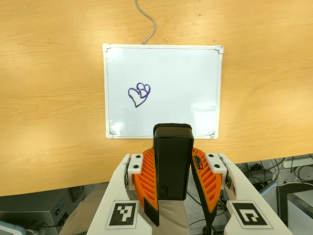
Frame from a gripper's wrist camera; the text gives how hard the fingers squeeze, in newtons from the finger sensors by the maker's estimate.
{"total": 6.9, "left": 5.4, "right": 8.5}